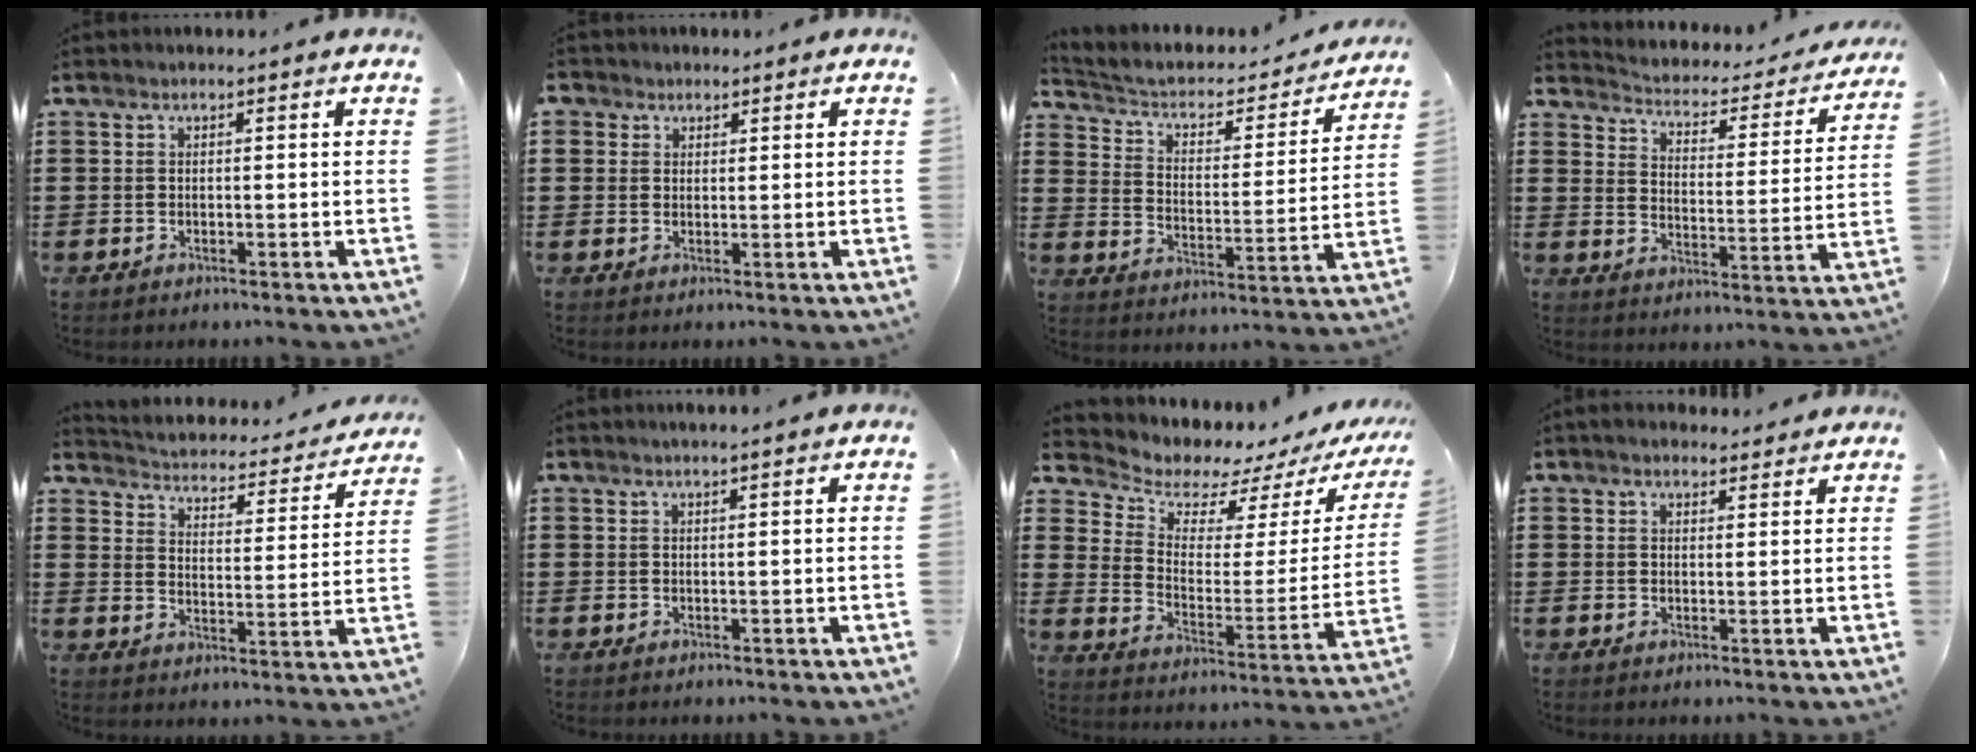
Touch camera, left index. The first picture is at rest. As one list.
[{"total": 2.3, "force": [1.5, 1.8, 0.0], "torque": [-0.011, 0.011, 0.028]}, {"total": 3.3, "force": [2.2, 1.8, 1.6], "torque": [-0.047, -0.019, 0.028]}, {"total": 2.3, "force": [2.2, 0.8, 0.4], "torque": [-0.027, -0.024, 0.026]}, {"total": 2.6, "force": [2.6, 0.4, 0.2], "torque": [-0.025, -0.028, 0.034]}, {"total": 0.8, "force": [0.7, -0.1, 0.4], "torque": [-0.007, -0.002, 0.014]}, {"total": 5.9, "force": [5.5, 2.1, 0.4], "torque": [-0.040, -0.051, 0.094]}, {"total": 2.3, "force": [2.1, 0.9, 0.3], "torque": [-0.004, -0.002, 0.038]}]